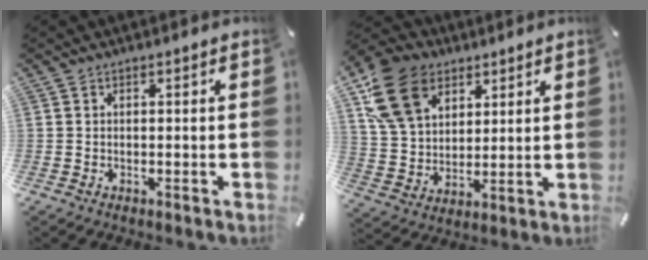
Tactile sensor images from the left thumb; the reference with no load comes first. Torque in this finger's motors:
{"motor_torque": [0.87, 0.96, 1.72, -1.05, 0.47]}